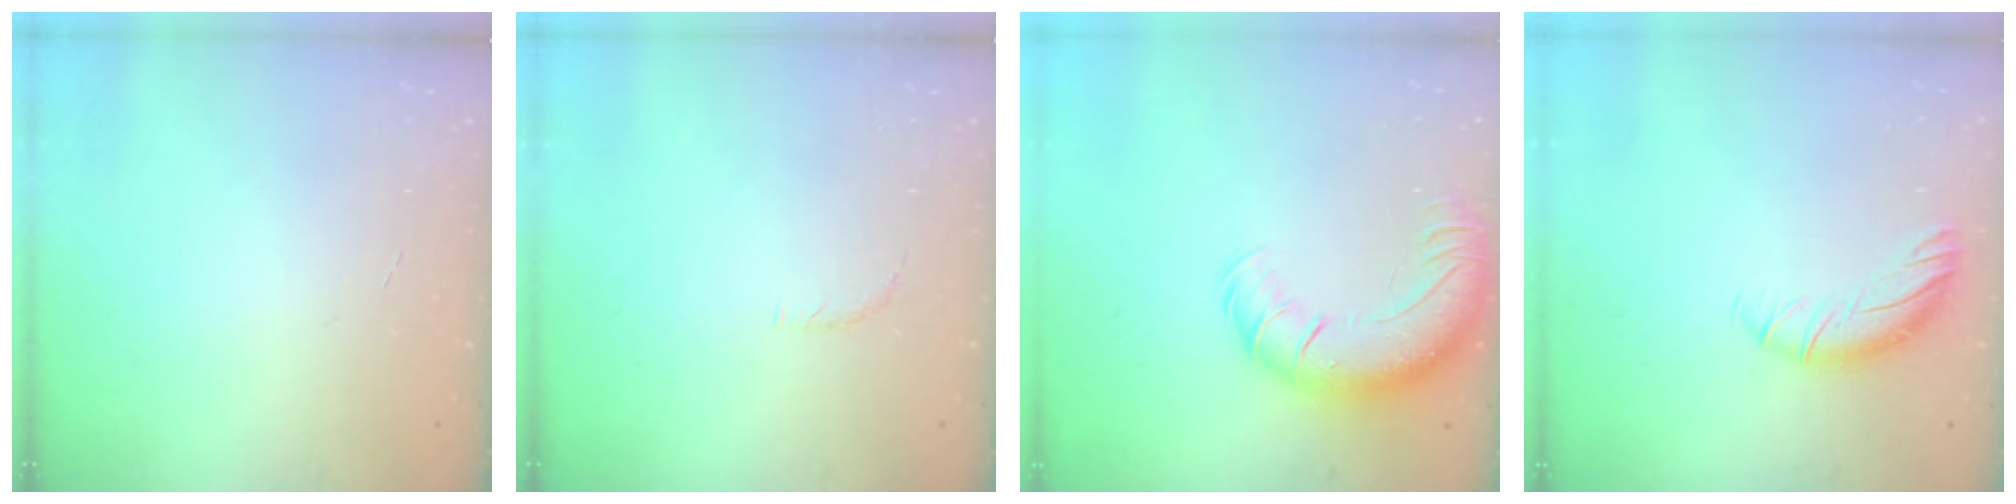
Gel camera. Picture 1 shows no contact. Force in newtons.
{"total": 5.3, "press": 5.1, "slide": 1.4}
{"total": 13.9, "press": 13.5, "slide": 3.3}
{"total": 8.6, "press": 8.5, "slide": 0.9}